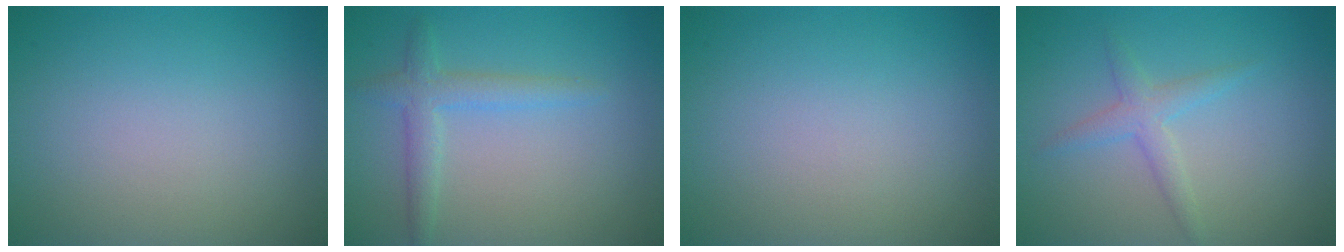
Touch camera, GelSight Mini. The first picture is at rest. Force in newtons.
{"total": 2.4, "press": 2.4, "slide": 0.1}
{"total": 0.0}
{"total": 2.0, "press": 2.0, "slide": 0.2}